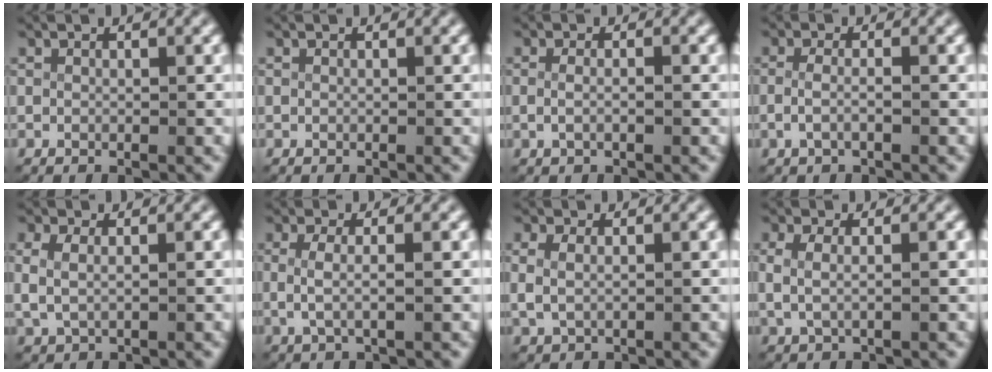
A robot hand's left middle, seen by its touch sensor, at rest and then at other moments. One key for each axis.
{"total": 0.0}
{"total": 1.5, "fx": -0.6, "fy": 0.5, "fz": 1.2, "tx": -0.037, "ty": -0.008, "tz": -0.006}
{"total": 1.7, "fx": -0.8, "fy": 0.4, "fz": 1.4, "tx": -0.043, "ty": -0.011, "tz": -0.008}
{"total": 3.4, "fx": 0.6, "fy": 2.6, "fz": 2.1, "tx": -0.065, "ty": -0.006, "tz": 0.016}
{"total": 2.6, "fx": 0.1, "fy": 0.9, "fz": 2.5, "tx": -0.063, "ty": -0.008, "tz": 0.009}
{"total": 2.8, "fx": 0.5, "fy": 2.1, "fz": 1.7, "tx": -0.053, "ty": -0.006, "tz": 0.016}
{"total": 3.2, "fx": 0.5, "fy": 2.0, "fz": 2.4, "tx": -0.063, "ty": -0.002, "tz": 0.012}